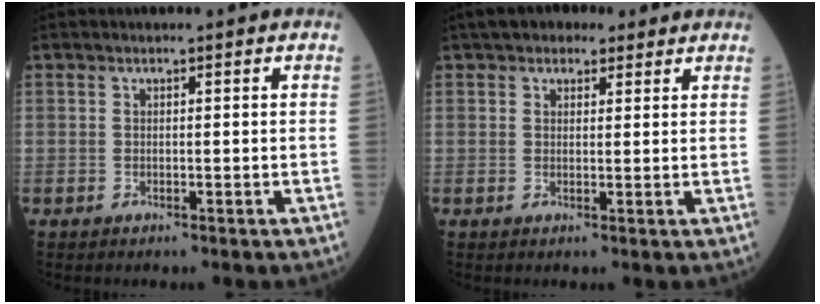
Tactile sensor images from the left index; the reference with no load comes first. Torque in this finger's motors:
{"motor_torque": [1.07, -1.07, 0.25, 0.06]}